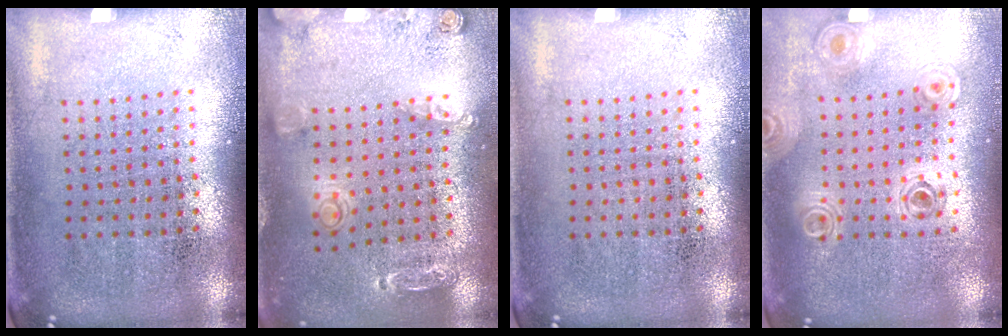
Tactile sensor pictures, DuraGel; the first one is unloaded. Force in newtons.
{"total": 1.5, "press": 1.5, "slide": 0.3}
{"total": 0.0}
{"total": 0.8, "press": 0.8, "slide": 0.0}